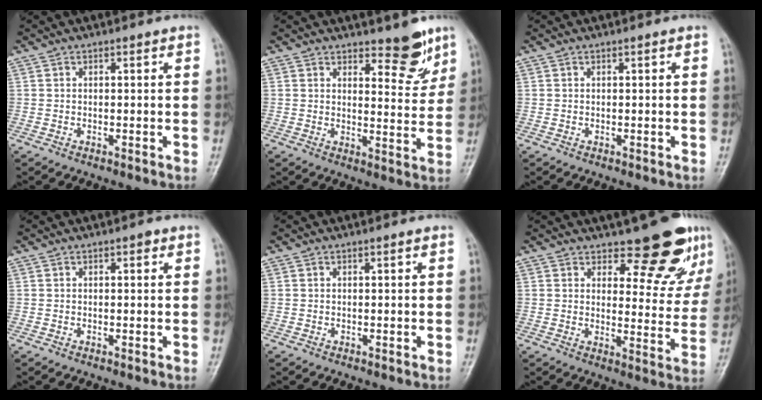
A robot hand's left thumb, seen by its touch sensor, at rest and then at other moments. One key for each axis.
{"total": 6.9, "fx": 5.1, "fy": 2.7, "fz": 3.8, "tx": -0.021, "ty": -0.040, "tz": 0.070}
{"total": 0.0}
{"total": 0.8, "fx": 0.4, "fy": 0.5, "fz": 0.6, "tx": -0.003, "ty": 0.001, "tz": 0.001}
{"total": 0.0}
{"total": 10.7, "fx": 8.6, "fy": 4.1, "fz": 5.0, "tx": -0.030, "ty": -0.077, "tz": 0.107}